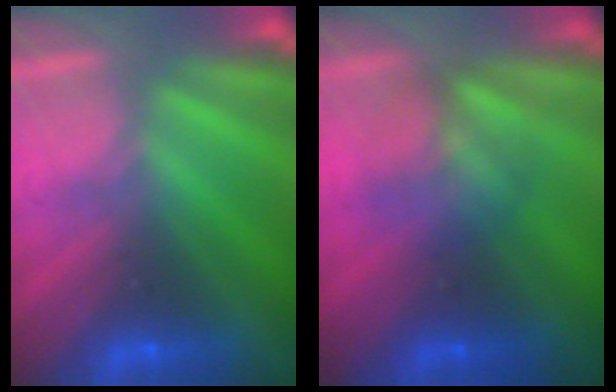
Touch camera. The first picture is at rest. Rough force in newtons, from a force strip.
{"total": 2.9}